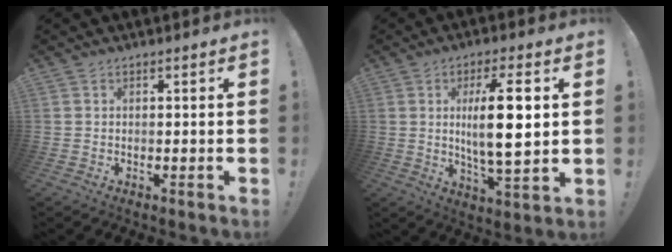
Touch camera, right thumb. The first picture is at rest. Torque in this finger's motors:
{"motor_torque": [0.90, 2.71, 0.96, 0.66, 0.08]}